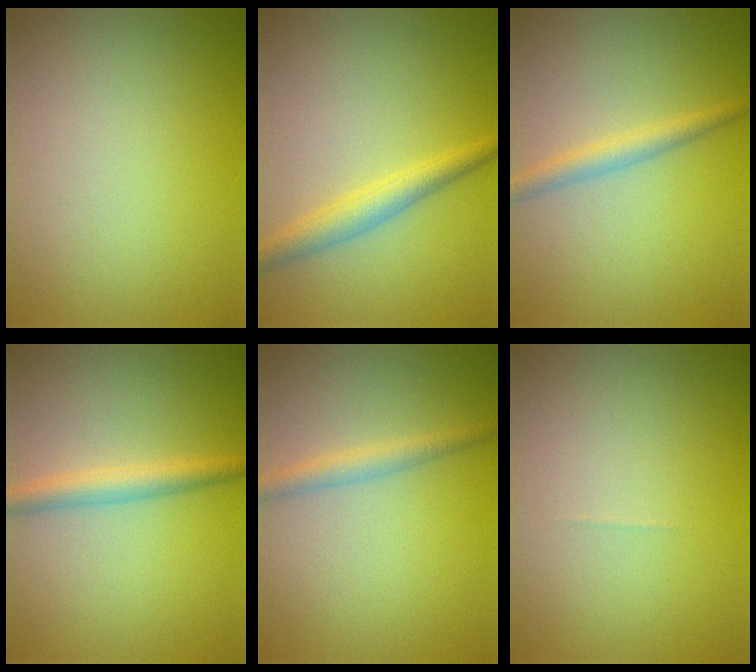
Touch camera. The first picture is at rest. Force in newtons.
{"total": 2.7, "press": 2.7, "slide": 0.2}
{"total": 2.1, "press": 2.1, "slide": 0.0}
{"total": 2.7, "press": 2.7, "slide": 0.0}
{"total": 2.0, "press": 2.0, "slide": 0.0}
{"total": 0.0}